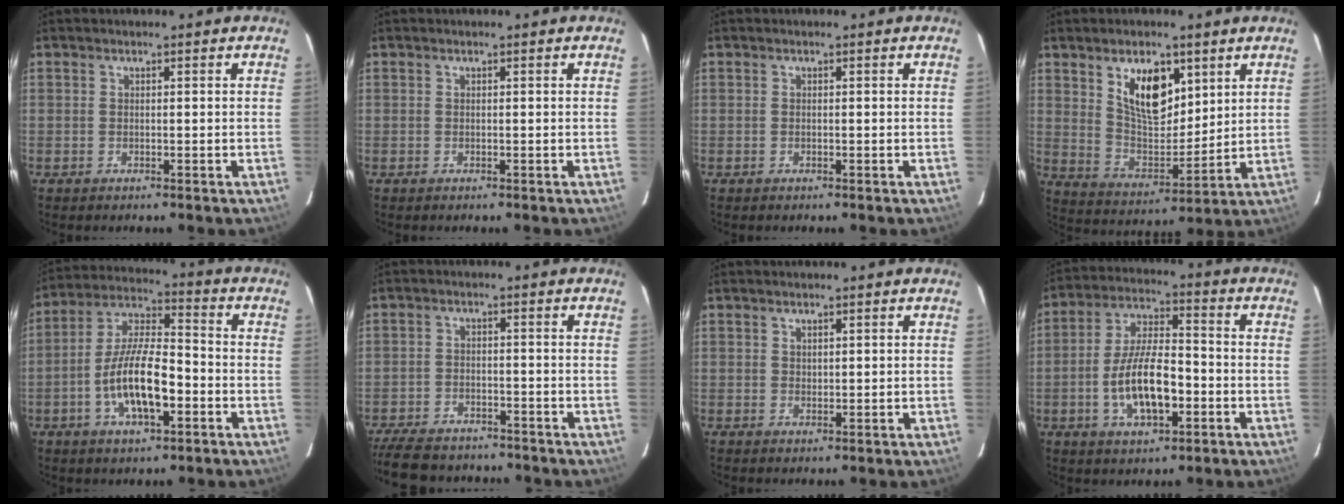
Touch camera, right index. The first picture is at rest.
{"total": 0.0}
{"total": 0.0}
{"total": 12.0, "force": [5.8, 6.1, 8.5], "torque": [-0.140, -0.002, 0.118]}
{"total": 13.4, "force": [-4.3, 4.6, 11.9], "torque": [-0.238, 0.003, -0.078]}
{"total": 12.9, "force": [-10.7, 5.1, 5.1], "torque": [-0.132, -0.011, -0.170]}
{"total": 1.1, "force": [0.8, 0.6, 0.3], "torque": [-0.002, 0.002, 0.014]}
{"total": 12.6, "force": [-3.6, 5.0, 11.0], "torque": [-0.218, 0.004, -0.058]}